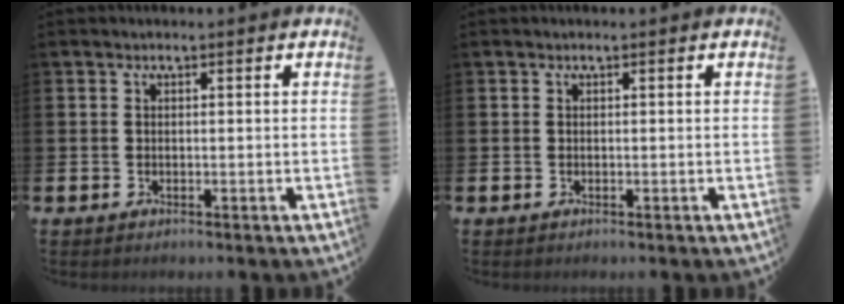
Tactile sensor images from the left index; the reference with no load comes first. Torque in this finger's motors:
{"motor_torque": [0.01, -0.02, 0.00, -0.01]}